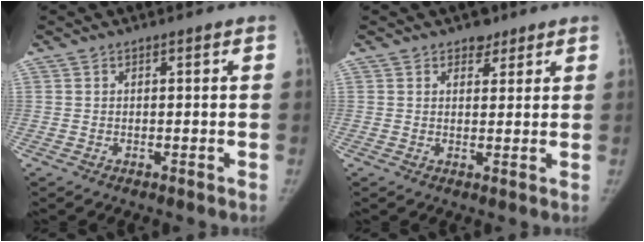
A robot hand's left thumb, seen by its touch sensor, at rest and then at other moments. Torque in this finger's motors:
{"motor_torque": [0.26, 0.15, -0.47, -0.19, 0.02]}